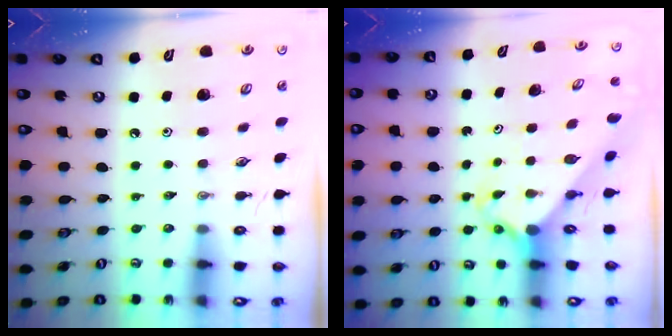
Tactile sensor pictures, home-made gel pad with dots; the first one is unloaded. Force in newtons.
{"total": 2.3, "press": 2.3, "slide": 0.2}